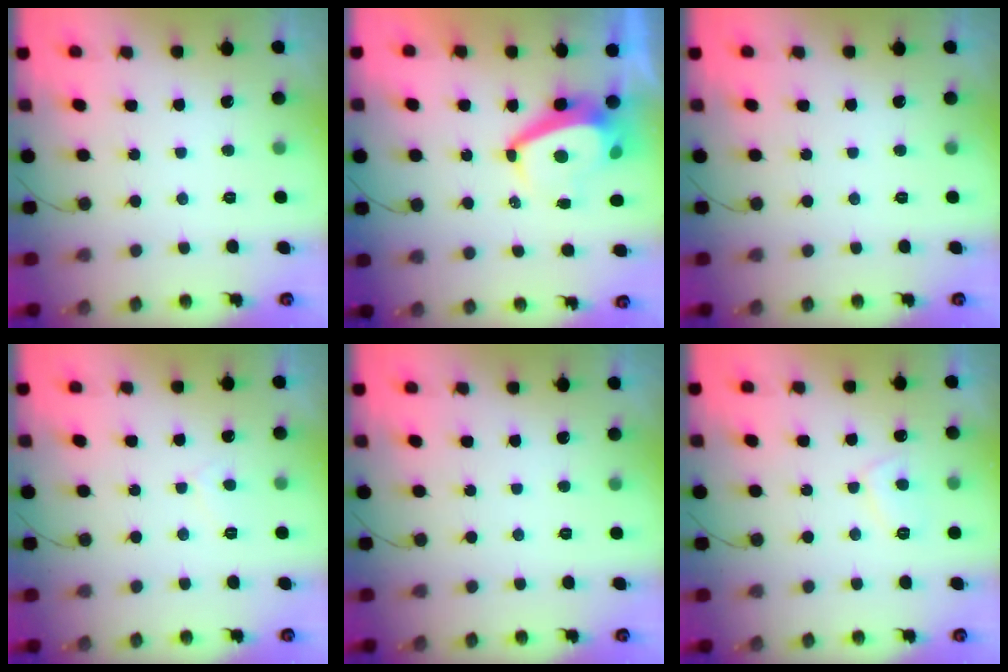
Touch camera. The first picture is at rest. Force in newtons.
{"total": 6.8, "press": 6.7, "slide": 0.9}
{"total": 0.0}
{"total": 3.9, "press": 3.9, "slide": 0.4}
{"total": 0.0}
{"total": 4.2, "press": 4.2, "slide": 0.6}